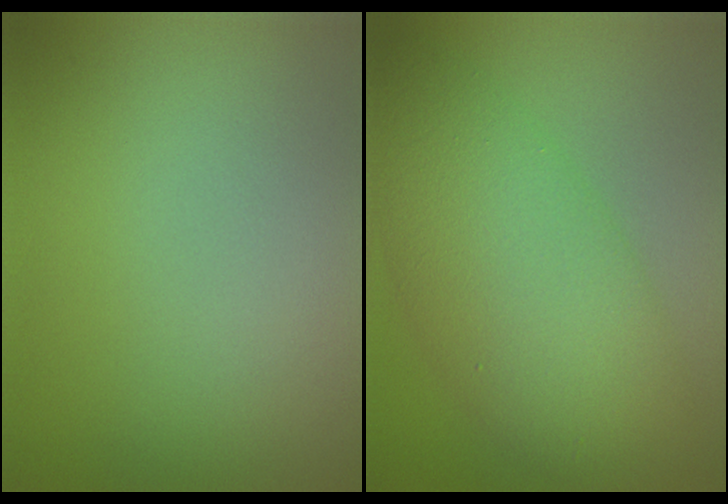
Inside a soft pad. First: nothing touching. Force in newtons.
{"total": 8.5, "press": 8.5, "slide": 0.3}